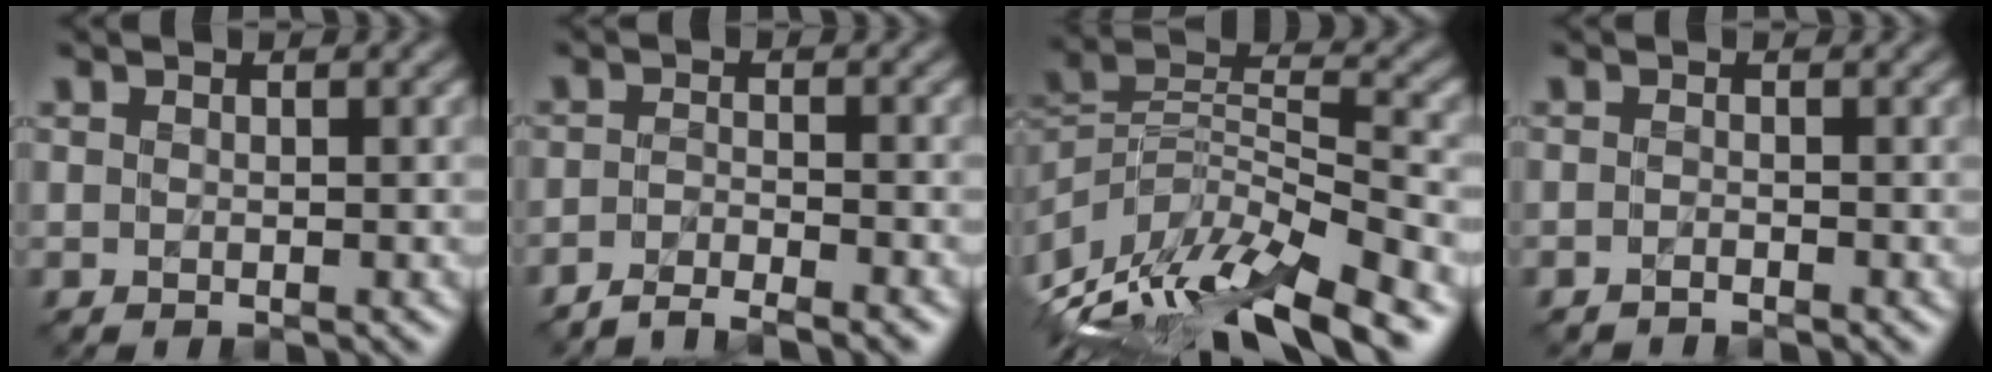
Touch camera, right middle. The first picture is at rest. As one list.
[{"total": 3.2, "force": [-2.9, 0.3, 1.3], "torque": [-0.016, -0.004, -0.057]}, {"total": 13.1, "force": [-8.6, 4.6, 8.7], "torque": [-0.187, 0.010, -0.149]}, {"total": 1.1, "force": [-1.1, -0.1, 0.0], "torque": [0.000, -0.007, -0.023]}]